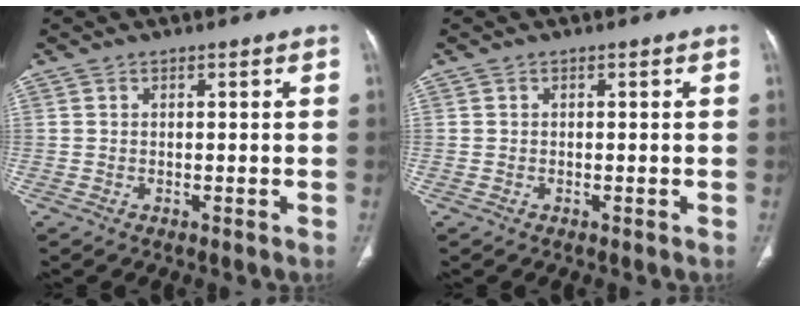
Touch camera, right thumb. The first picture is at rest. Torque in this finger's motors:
{"motor_torque": [0.00, -0.03, -0.49, 0.19, -0.08]}